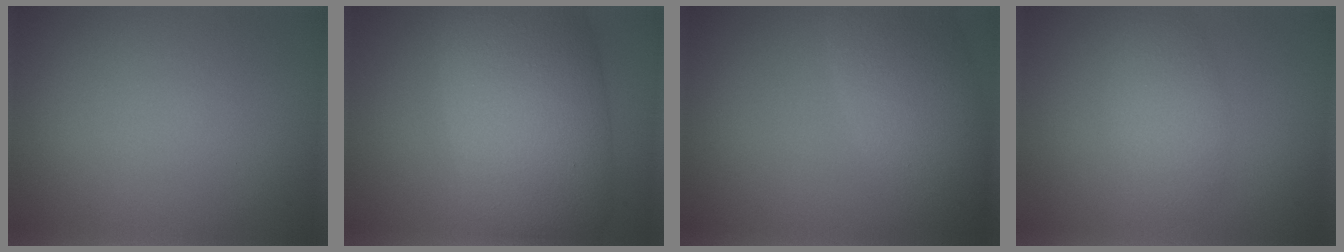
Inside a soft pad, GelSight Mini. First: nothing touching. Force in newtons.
{"total": 11.5, "press": 11.5, "slide": 0.2}
{"total": 5.7, "press": 5.7, "slide": 0.4}
{"total": 2.9, "press": 2.9, "slide": 0.1}